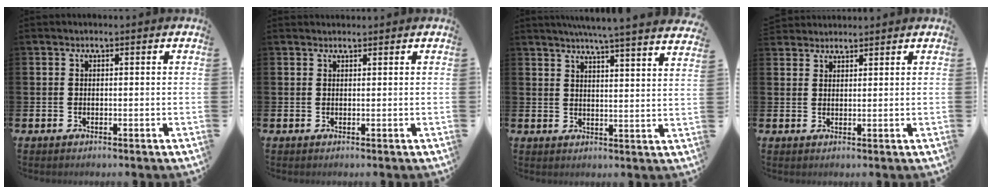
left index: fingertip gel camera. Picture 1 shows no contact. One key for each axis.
{"total": 0.8, "fx": 0.8, "fy": 0.1, "fz": 0.0, "tx": 0.014, "ty": -0.006, "tz": 0.012}
{"total": 5.9, "fx": 5.6, "fy": -1.0, "fz": 1.5, "tx": -0.037, "ty": -0.036, "tz": 0.094}
{"total": 2.3, "fx": 2.2, "fy": 0.4, "fz": -0.3, "tx": -0.001, "ty": -0.005, "tz": 0.043}